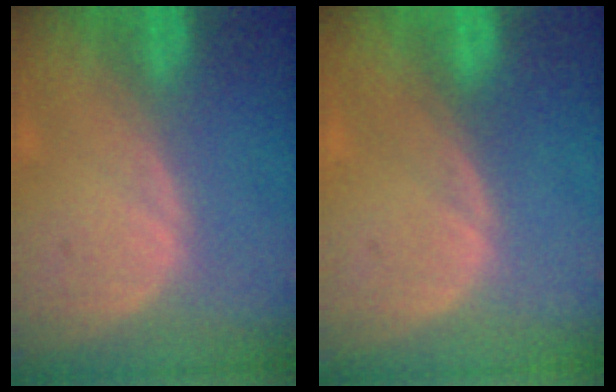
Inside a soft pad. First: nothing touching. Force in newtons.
{"total": 0.0}